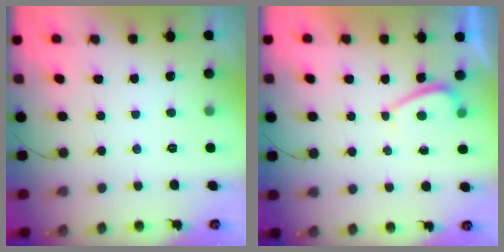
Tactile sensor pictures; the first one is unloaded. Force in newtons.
{"total": 1.0, "press": 0.9, "slide": 0.5}